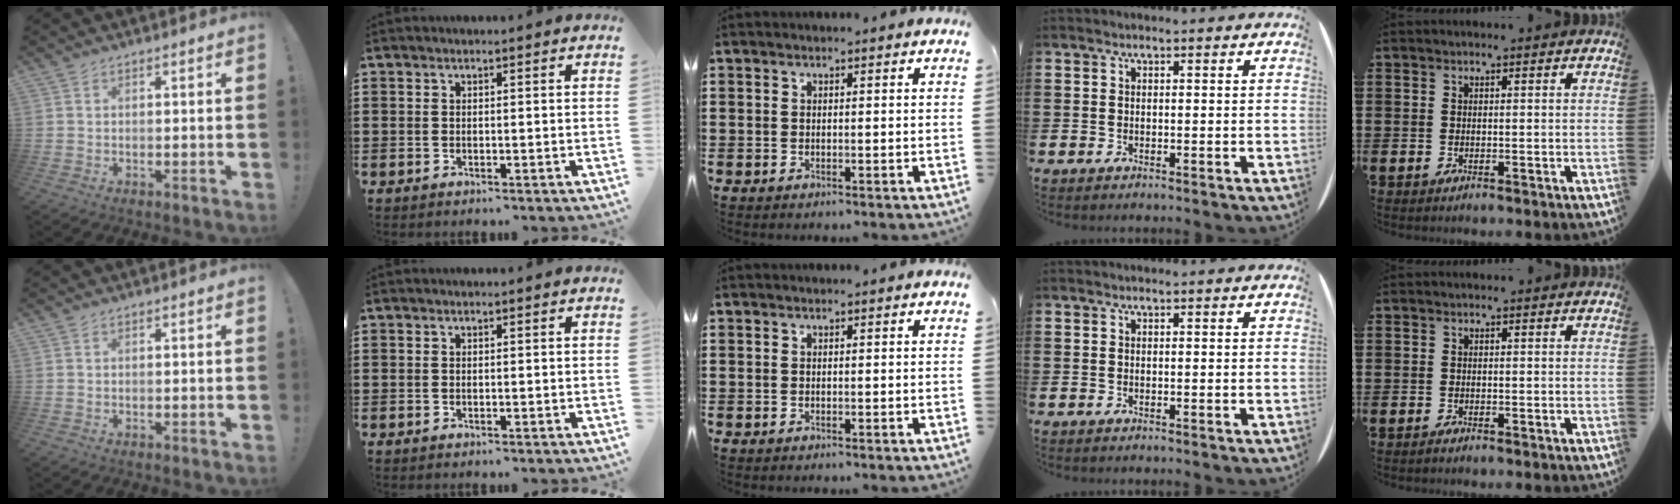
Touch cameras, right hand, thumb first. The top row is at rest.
{}